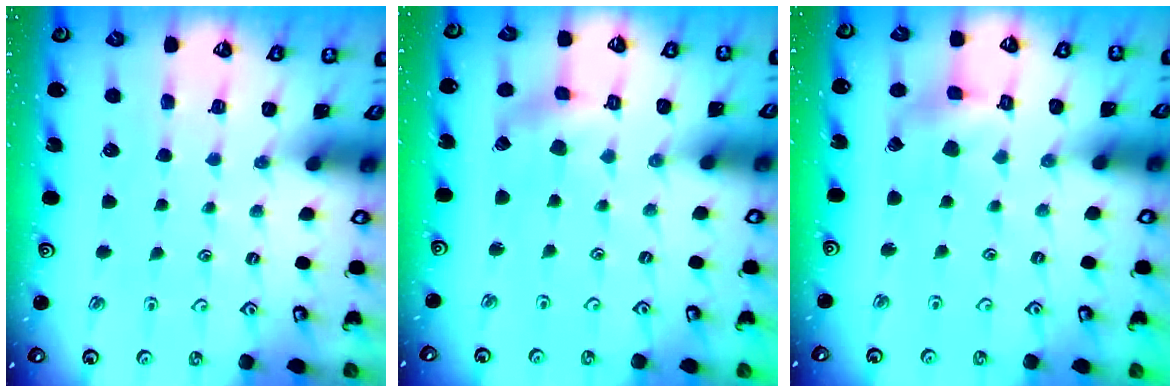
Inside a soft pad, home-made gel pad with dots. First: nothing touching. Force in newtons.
{"total": 1.7, "press": 1.7, "slide": 0.2}
{"total": 4.1, "press": 4.1, "slide": 0.5}